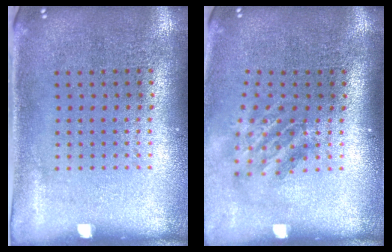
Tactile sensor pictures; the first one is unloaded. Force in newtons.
{"total": 1.8, "press": 1.3, "slide": 1.3}